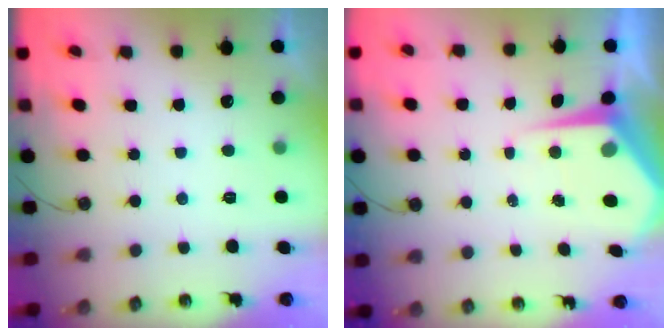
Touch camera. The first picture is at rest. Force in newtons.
{"total": 7.0, "press": 7.0, "slide": 0.6}